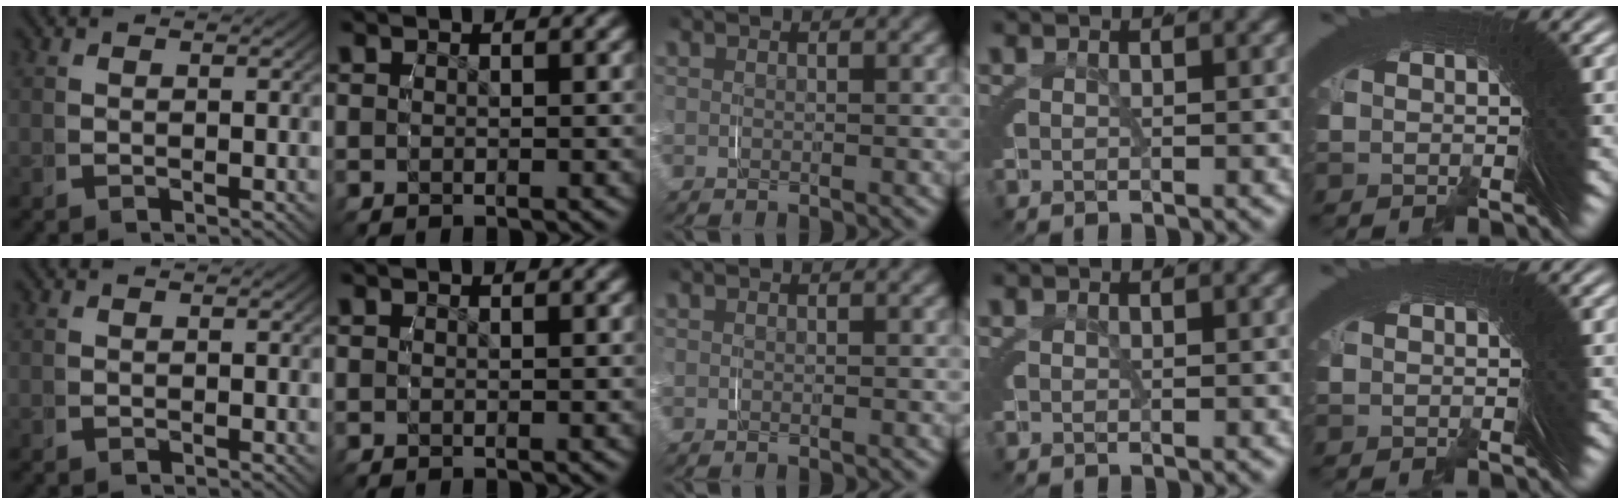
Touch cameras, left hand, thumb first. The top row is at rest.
{}